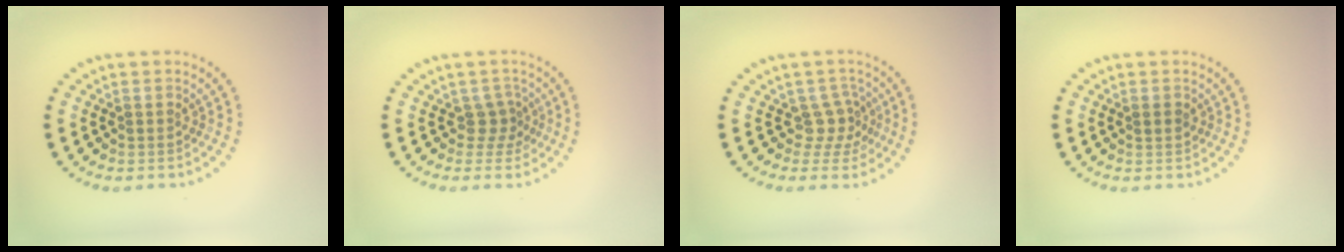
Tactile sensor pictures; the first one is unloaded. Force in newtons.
{"total": 1.8, "press": 1.1, "slide": 1.4}
{"total": 2.3, "press": 1.5, "slide": 1.7}
{"total": 0.9, "press": 0.8, "slide": 0.3}